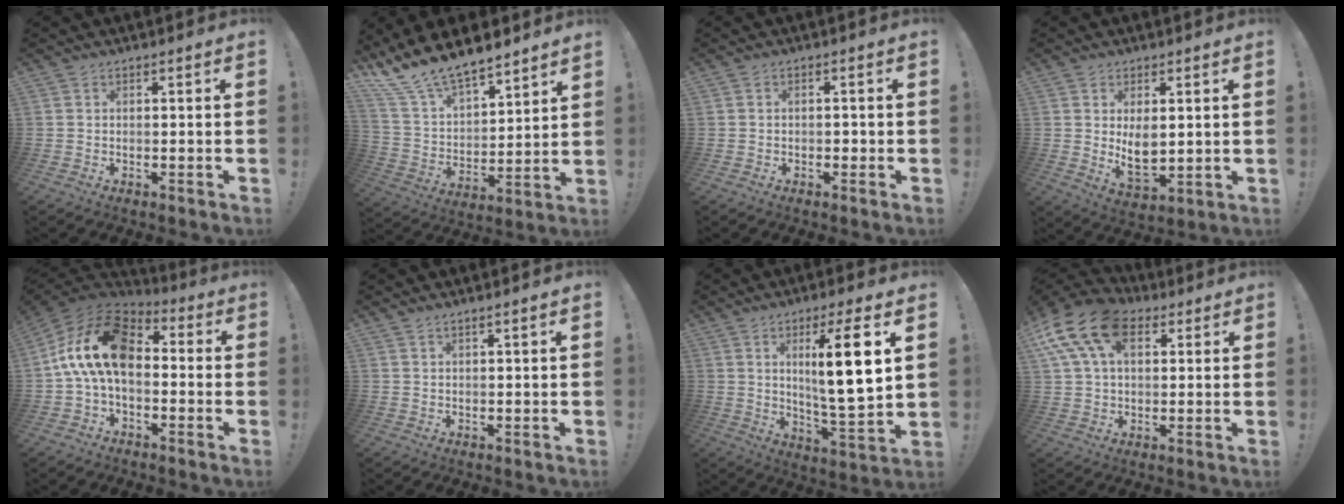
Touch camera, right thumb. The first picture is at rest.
{"total": 13.9, "force": [12.3, 4.5, 4.5], "torque": [-0.116, -0.094, 0.232]}
{"total": 1.3, "force": [-0.6, 1.0, 0.6], "torque": [-0.009, 0.003, -0.010]}
{"total": 7.3, "force": [2.2, 4.3, 5.5], "torque": [-0.083, -0.018, 0.040]}
{"total": 17.7, "force": [1.4, 10.0, 14.6], "torque": [-0.272, 0.015, 0.030]}
{"total": 1.3, "force": [1.1, -0.1, 0.8], "torque": [-0.024, -0.001, 0.020]}
{"total": 14.7, "force": [4.9, 1.8, 13.7], "torque": [-0.214, -0.021, 0.065]}
{"total": 17.3, "force": [7.4, 10.7, 11.3], "torque": [-0.215, -0.028, 0.131]}